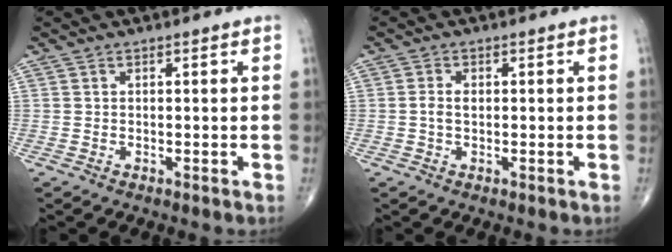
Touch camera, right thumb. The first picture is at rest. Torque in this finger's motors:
{"motor_torque": [2.07, 2.74, 0.22, 0.15, 0.00]}